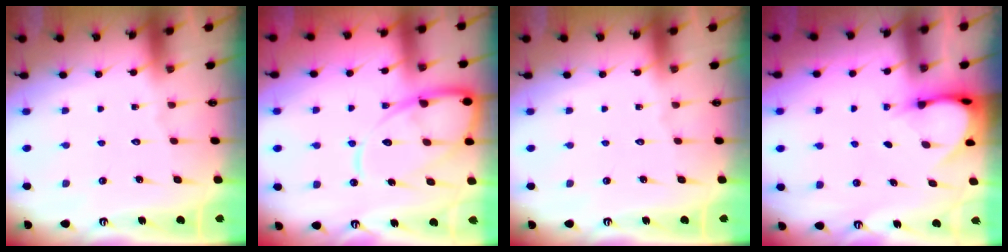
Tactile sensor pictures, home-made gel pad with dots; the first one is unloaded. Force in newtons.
{"total": 13.7, "press": 13.6, "slide": 1.2}
{"total": 0.0}
{"total": 3.9, "press": 3.9, "slide": 0.3}